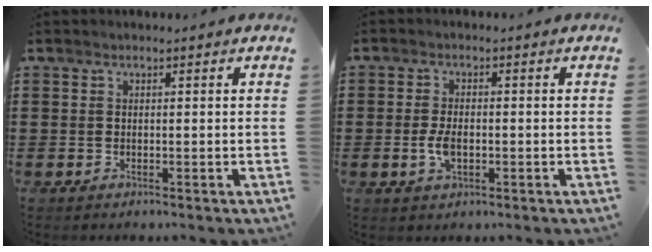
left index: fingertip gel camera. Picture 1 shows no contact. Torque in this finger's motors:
{"motor_torque": [0.18, 0.17, 0.16, 0.06]}